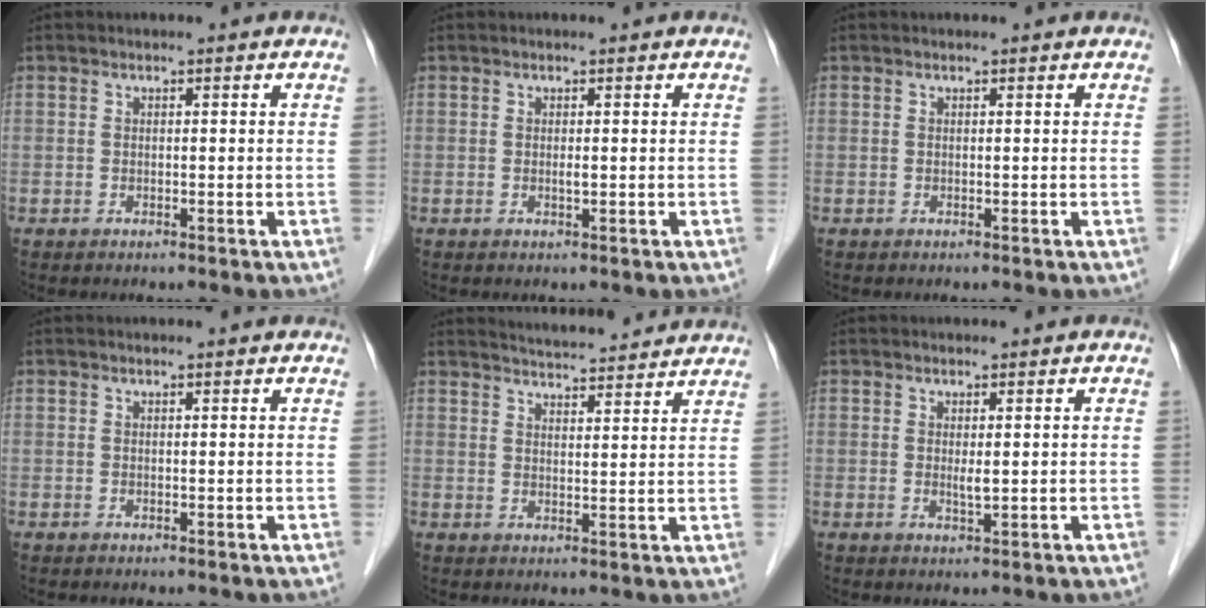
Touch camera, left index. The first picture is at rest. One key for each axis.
{"total": 0.5, "fx": -0.3, "fy": 0.0, "fz": 0.5, "tx": -0.011, "ty": -0.005, "tz": -0.005}
{"total": 0.0}
{"total": 1.1, "fx": 1.0, "fy": 0.0, "fz": 0.3, "tx": -0.011, "ty": 0.004, "tz": 0.010}
{"total": 10.7, "fx": 10.3, "fy": 0.7, "fz": 2.9, "tx": -0.046, "ty": 0.010, "tz": 0.132}
{"total": 1.2, "fx": 0.0, "fy": 0.1, "fz": 1.2, "tx": -0.026, "ty": -0.007, "tz": 0.003}